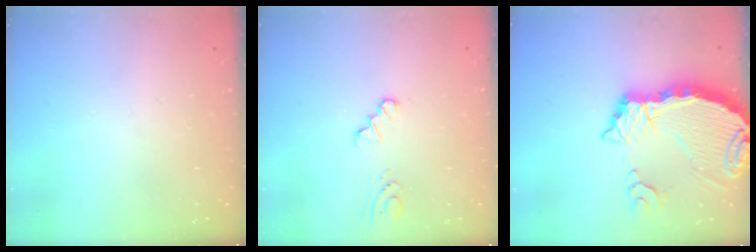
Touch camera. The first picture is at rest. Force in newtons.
{"total": 0.7, "press": 0.7, "slide": 0.1}
{"total": 11.0, "press": 10.9, "slide": 1.2}